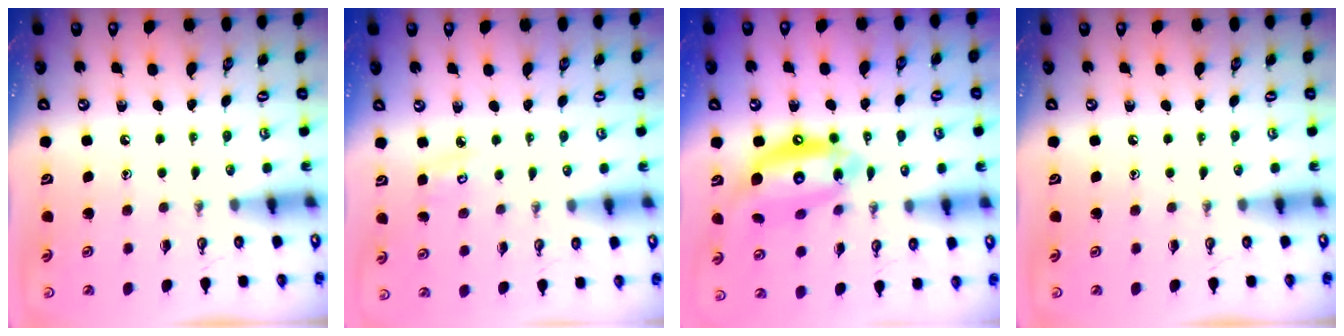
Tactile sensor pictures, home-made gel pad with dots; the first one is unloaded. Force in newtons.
{"total": 3.8, "press": 3.8, "slide": 0.3}
{"total": 15.7, "press": 15.5, "slide": 1.8}
{"total": 0.0}